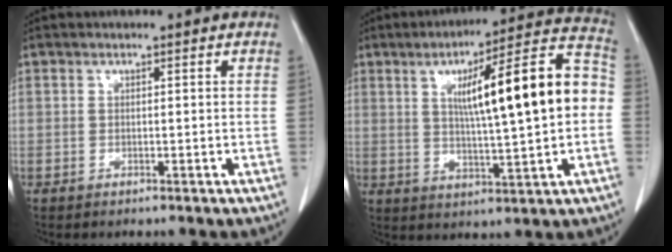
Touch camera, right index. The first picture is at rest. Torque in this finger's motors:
{"motor_torque": [1.38, 0.76, 0.40, 0.18]}